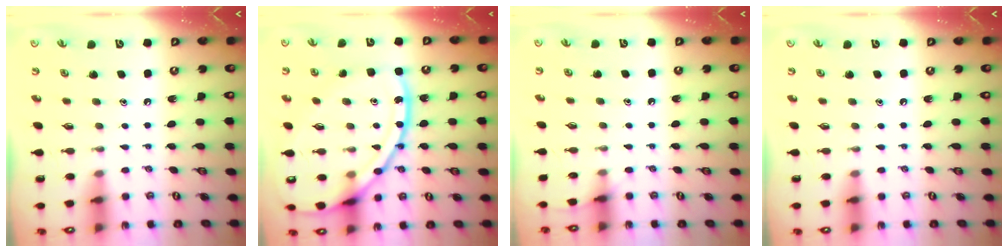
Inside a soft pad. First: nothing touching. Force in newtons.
{"total": 19.6, "press": 19.5, "slide": 2.0}
{"total": 4.8, "press": 4.8, "slide": 0.6}
{"total": 0.0}